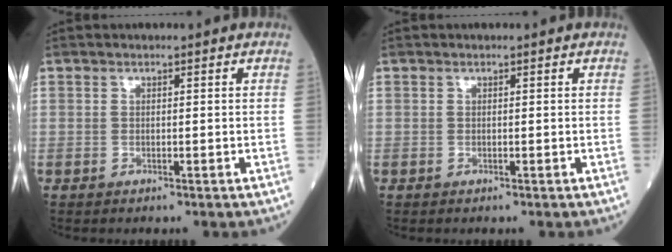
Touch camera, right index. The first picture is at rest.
{"total": 0.0}